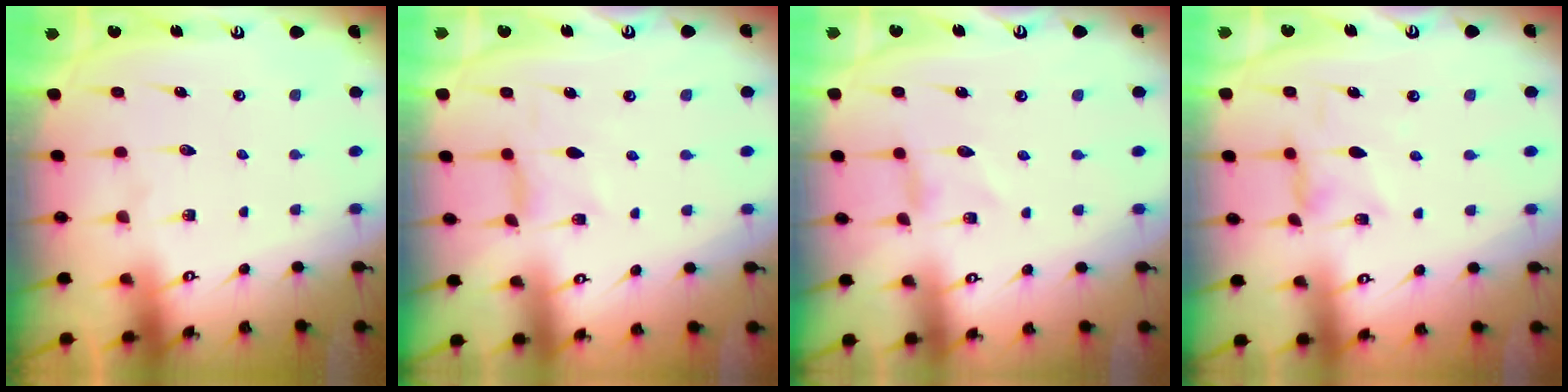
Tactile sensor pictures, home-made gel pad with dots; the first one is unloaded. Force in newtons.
{"total": 1.6, "press": 1.6, "slide": 0.1}
{"total": 0.0}
{"total": 2.2, "press": 2.1, "slide": 0.5}